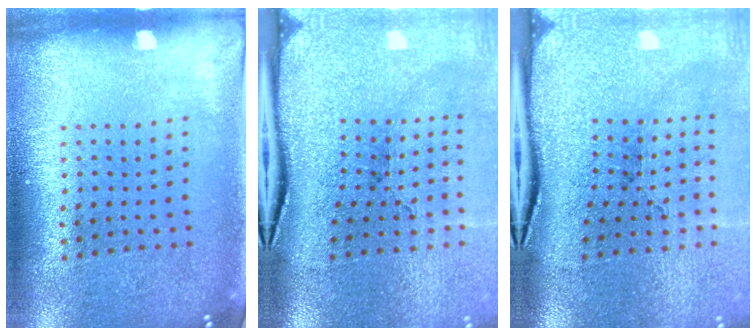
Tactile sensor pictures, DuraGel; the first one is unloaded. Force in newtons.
{"total": 4.8, "press": 3.9, "slide": 2.9}
{"total": 4.8, "press": 3.9, "slide": 2.9}